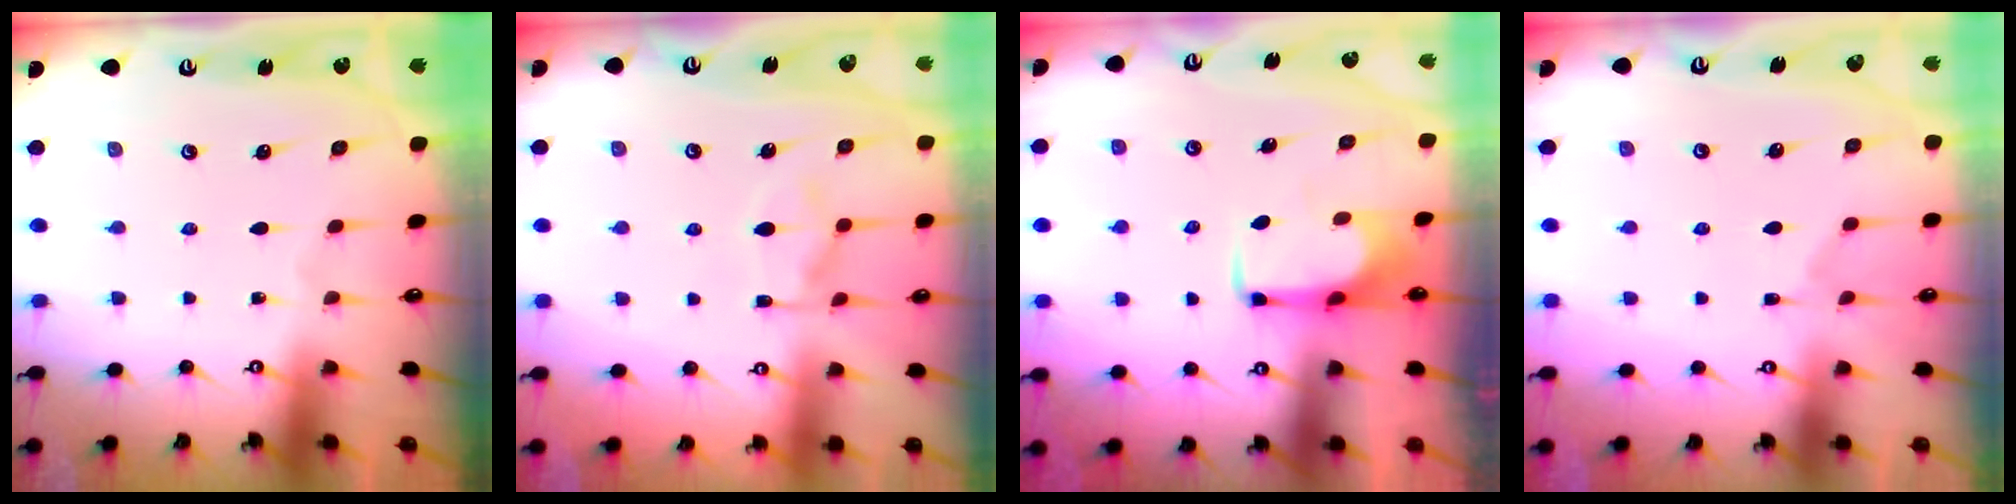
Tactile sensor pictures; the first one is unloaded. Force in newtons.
{"total": 4.3, "press": 4.1, "slide": 1.4}
{"total": 1.3, "press": 1.2, "slide": 0.3}
{"total": 2.4, "press": 2.1, "slide": 1.1}